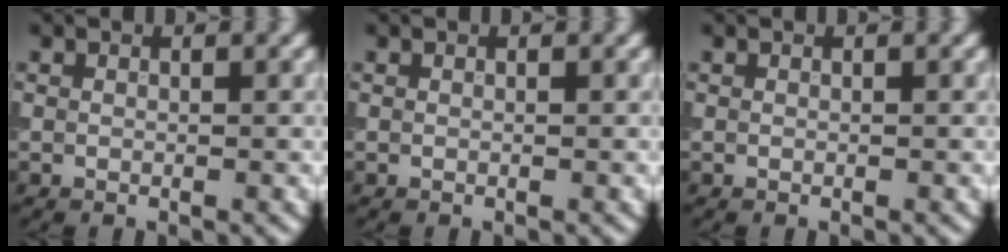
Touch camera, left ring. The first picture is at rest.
{"total": 0.0}
{"total": 0.0}